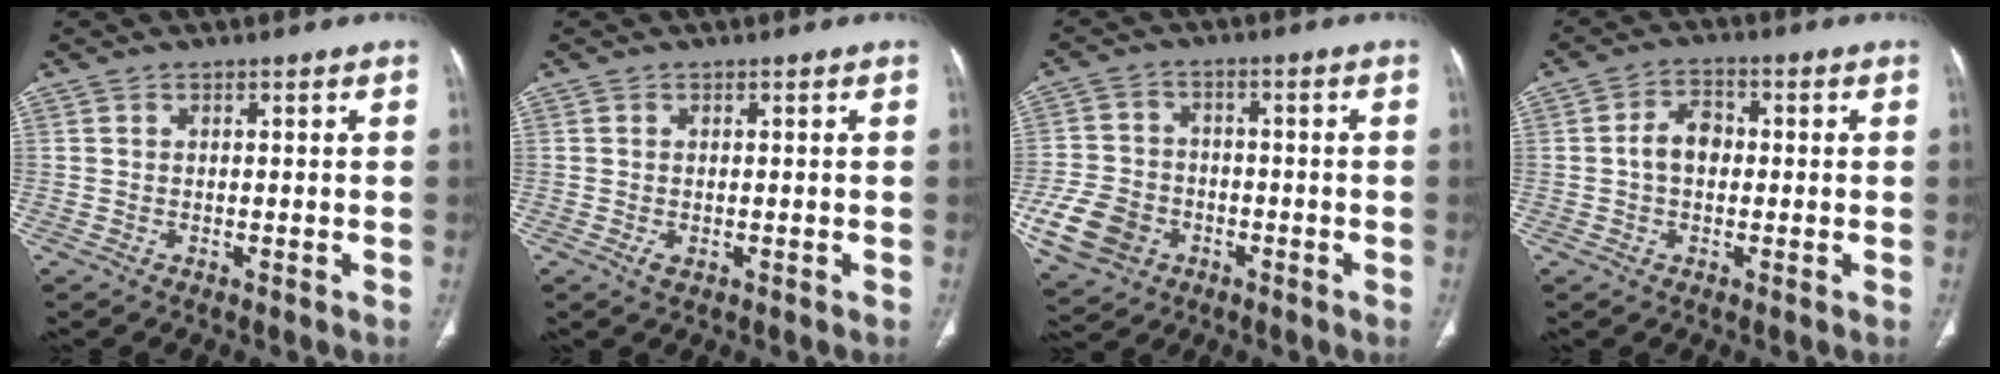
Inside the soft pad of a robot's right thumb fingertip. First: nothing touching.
{"total": 1.4, "force": [-0.5, 0.8, 1.1], "torque": [-0.023, -0.001, -0.007]}
{"total": 10.9, "force": [-4.3, 8.5, 5.3], "torque": [-0.093, 0.019, -0.071]}
{"total": 5.3, "force": [-0.1, 3.8, 3.7], "torque": [-0.053, 0.017, -0.011]}